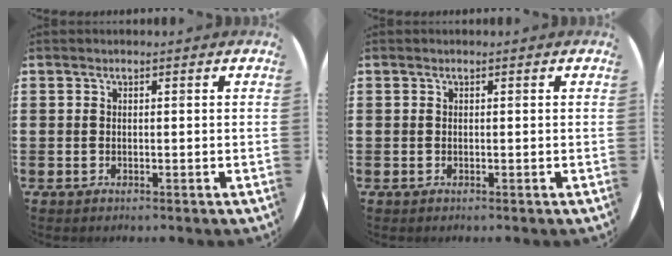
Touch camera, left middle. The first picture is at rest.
{"total": 0.0}